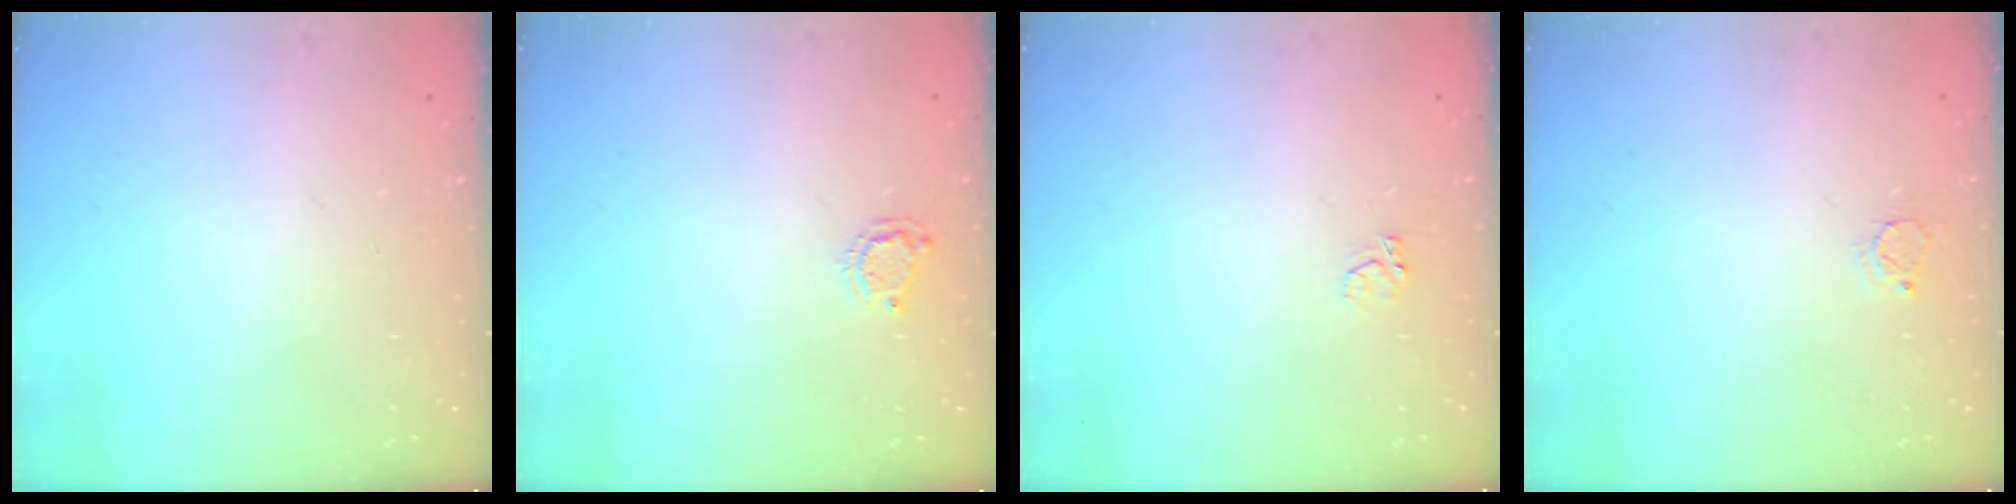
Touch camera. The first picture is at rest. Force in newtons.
{"total": 4.5, "press": 4.5, "slide": 0.5}
{"total": 2.4, "press": 2.3, "slide": 0.5}
{"total": 3.1, "press": 3.1, "slide": 0.1}